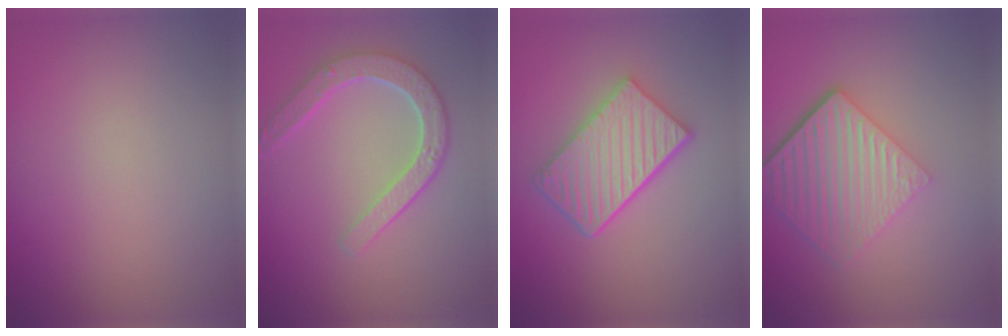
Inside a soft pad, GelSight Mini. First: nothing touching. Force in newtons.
{"total": 4.7, "press": 3.7, "slide": 2.8}
{"total": 5.6, "press": 4.2, "slide": 3.7}
{"total": 6.5, "press": 4.3, "slide": 4.9}